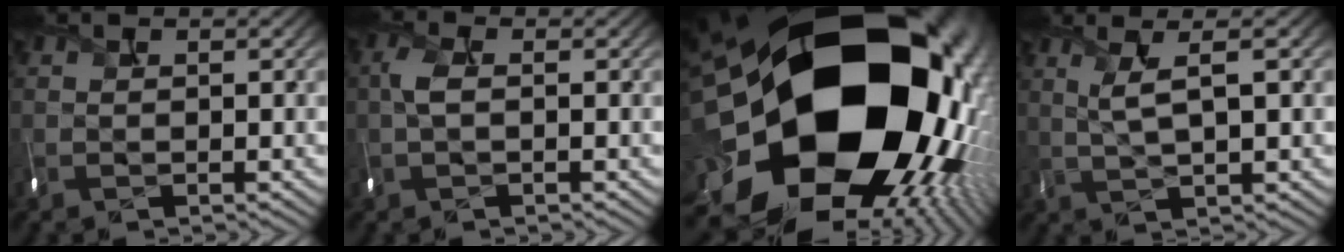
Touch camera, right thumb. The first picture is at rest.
{"total": 1.4, "force": [-0.3, 0.6, 1.2], "torque": [-0.034, 0.002, -0.010]}
{"total": 24.0, "force": [-0.3, 18.3, 15.5], "torque": [-0.277, -0.091, -0.004]}
{"total": 3.6, "force": [1.4, 0.3, 3.3], "torque": [-0.065, 0.006, 0.028]}